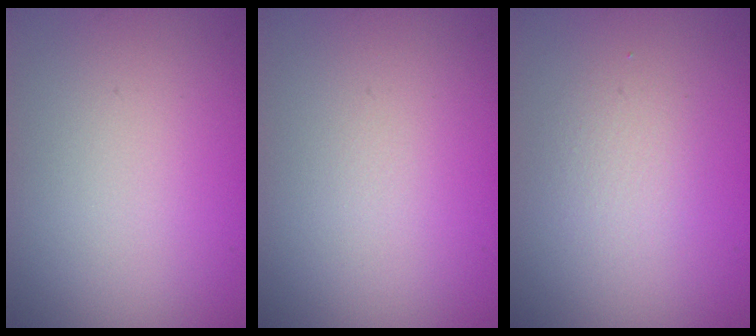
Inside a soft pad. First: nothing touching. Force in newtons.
{"total": 0.0}
{"total": 1.4, "press": 1.4, "slide": 0.1}